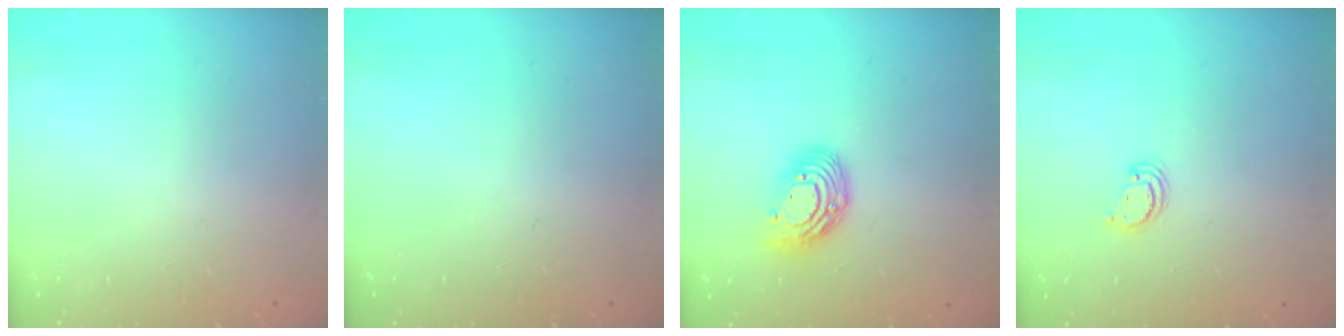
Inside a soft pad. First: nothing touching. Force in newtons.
{"total": 0.0}
{"total": 12.2, "press": 12.1, "slide": 1.1}
{"total": 2.6, "press": 2.6, "slide": 0.2}